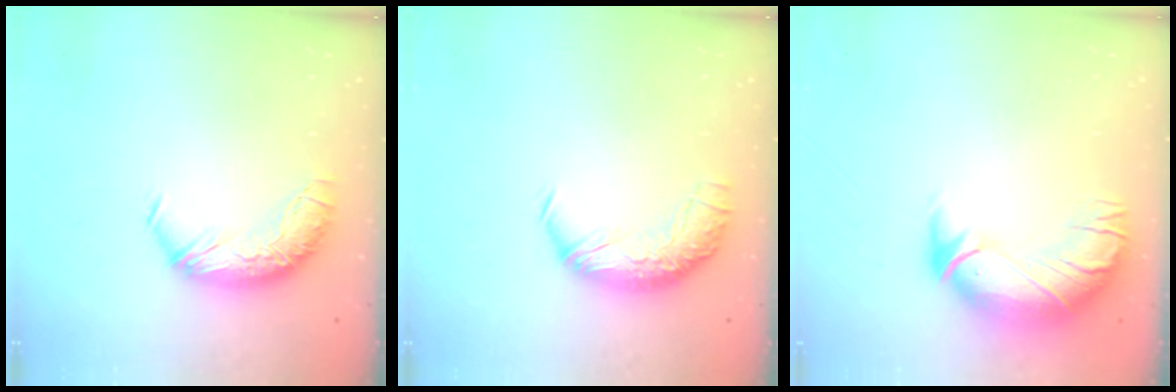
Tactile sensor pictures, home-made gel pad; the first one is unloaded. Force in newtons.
{"total": 2.4, "press": 0.9, "slide": 2.2}
{"total": 3.0, "press": 0.4, "slide": 3.0}